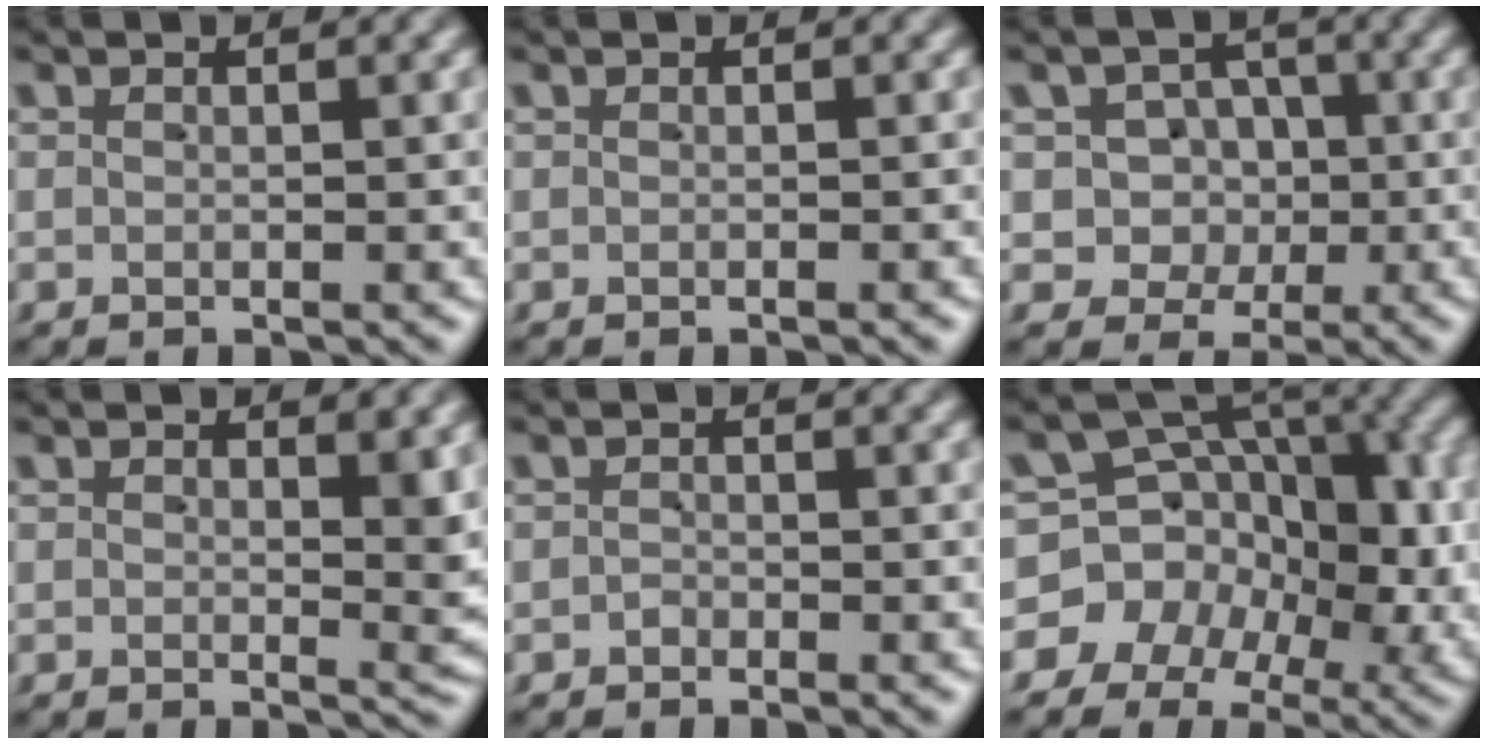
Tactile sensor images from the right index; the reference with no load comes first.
{"total": 0.0}
{"total": 8.6, "force": [-0.4, 8.2, 2.5], "torque": [-0.066, -0.036, -0.008]}
{"total": 1.7, "force": [0.6, 0.2, 1.5], "torque": [-0.014, -0.011, 0.012]}
{"total": 0.9, "force": [-0.8, 0.3, -0.2], "torque": [0.007, 0.000, -0.017]}
{"total": 16.8, "force": [-1.1, 14.5, 8.5], "torque": [-0.193, -0.048, -0.022]}